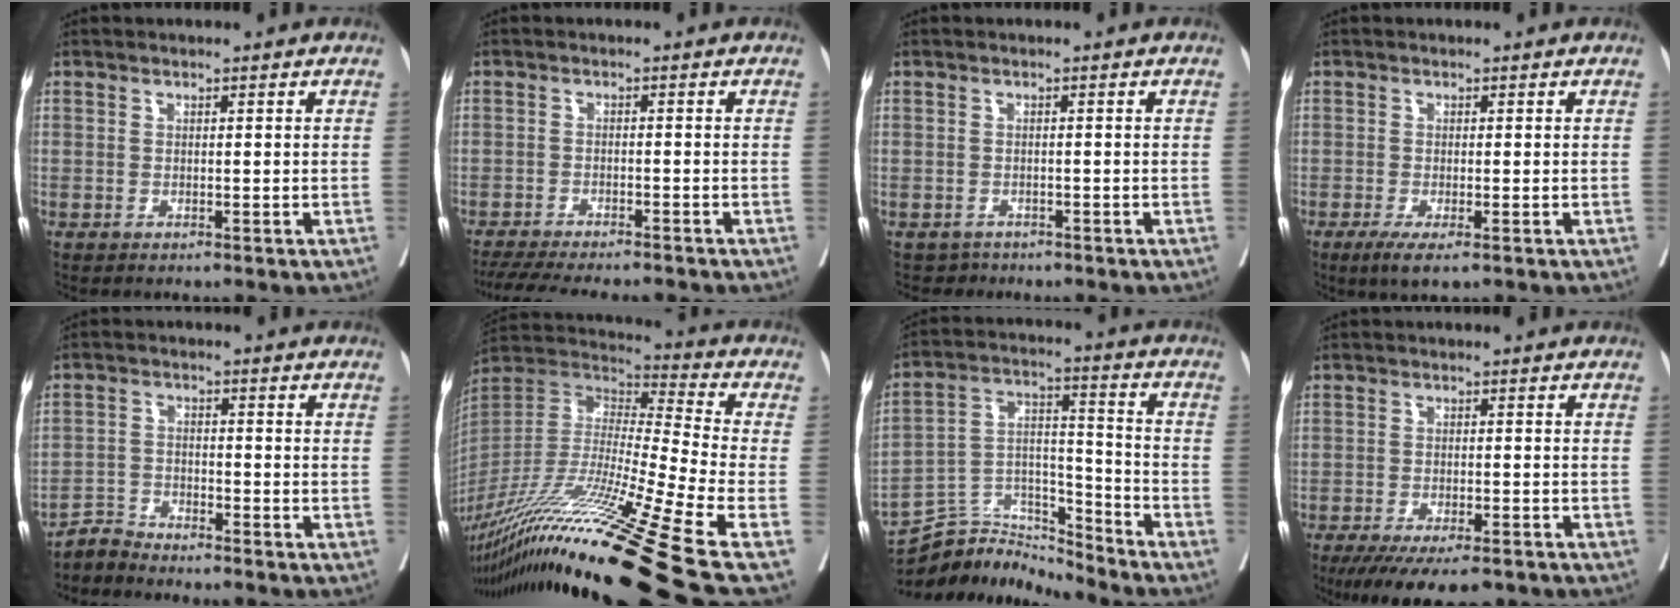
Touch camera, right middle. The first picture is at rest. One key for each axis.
{"total": 14.3, "fx": -12.8, "fy": 2.0, "fz": 6.0, "tx": -0.111, "ty": -0.021, "tz": -0.178}
{"total": 2.3, "fx": -1.9, "fy": 1.2, "fz": -0.4, "tx": 0.004, "ty": 0.002, "tz": -0.032}
{"total": 3.8, "fx": -2.2, "fy": 0.6, "fz": 3.1, "tx": -0.049, "ty": -0.012, "tz": -0.036}
{"total": 3.6, "fx": -3.5, "fy": 0.0, "fz": -0.6, "tx": 0.014, "ty": -0.013, "tz": -0.070}
{"total": 30.6, "fx": -21.4, "fy": -2.7, "fz": 21.8, "tx": -0.389, "ty": -0.050, "tz": -0.391}
{"total": 11.0, "fx": -11.0, "fy": 0.7, "fz": 0.2, "tx": 0.002, "ty": 0.051, "tz": -0.208}
{"total": 12.6, "fx": -9.8, "fy": 3.1, "fz": 7.3, "tx": -0.115, "ty": -0.024, "tz": -0.143}